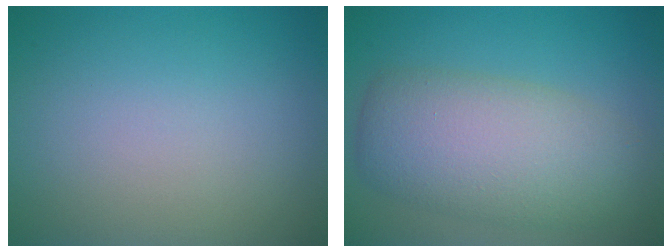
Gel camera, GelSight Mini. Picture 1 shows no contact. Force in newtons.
{"total": 7.6, "press": 7.6, "slide": 0.3}